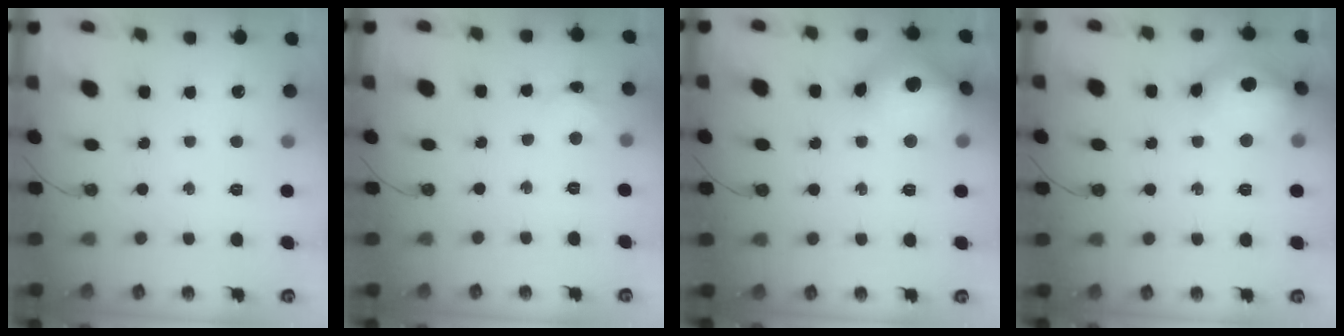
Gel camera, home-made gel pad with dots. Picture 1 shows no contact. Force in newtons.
{"total": 3.0, "press": 3.0, "slide": 0.4}
{"total": 20.3, "press": 19.8, "slide": 4.4}
{"total": 23.0, "press": 19.6, "slide": 12.0}